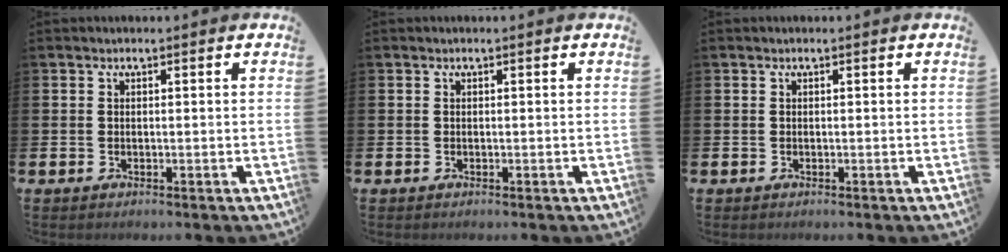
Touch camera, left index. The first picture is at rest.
{"total": 0.0}
{"total": 0.0}